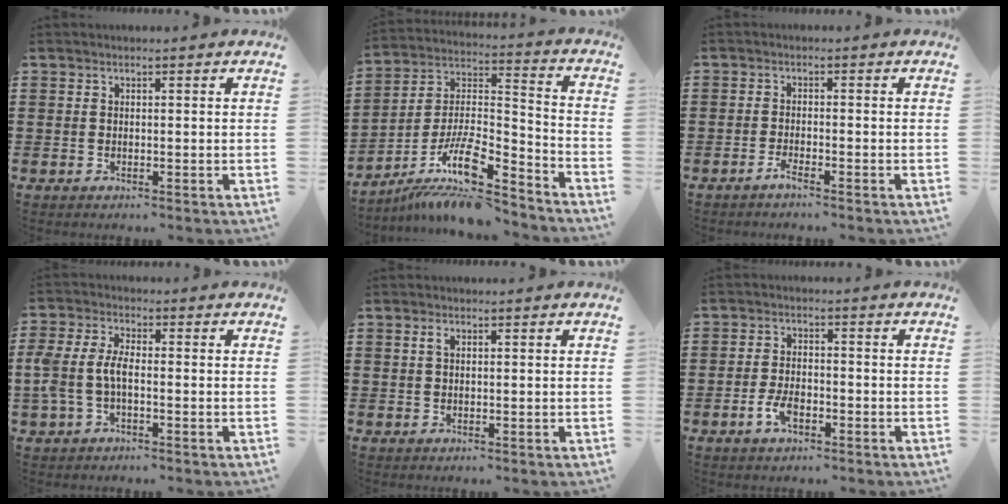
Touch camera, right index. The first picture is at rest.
{"total": 12.5, "force": [-8.7, 3.5, 8.2], "torque": [-0.161, 0.015, -0.167]}
{"total": 1.8, "force": [-1.6, 0.0, 0.8], "torque": [-0.014, -0.002, -0.030]}
{"total": 4.7, "force": [-1.0, 2.3, 4.0], "torque": [-0.101, -0.004, -0.027]}
{"total": 1.1, "force": [0.3, 0.6, 0.8], "torque": [-0.019, 0.004, 0.005]}
{"total": 3.9, "force": [-1.8, 1.9, 2.9], "torque": [-0.072, -0.004, -0.039]}